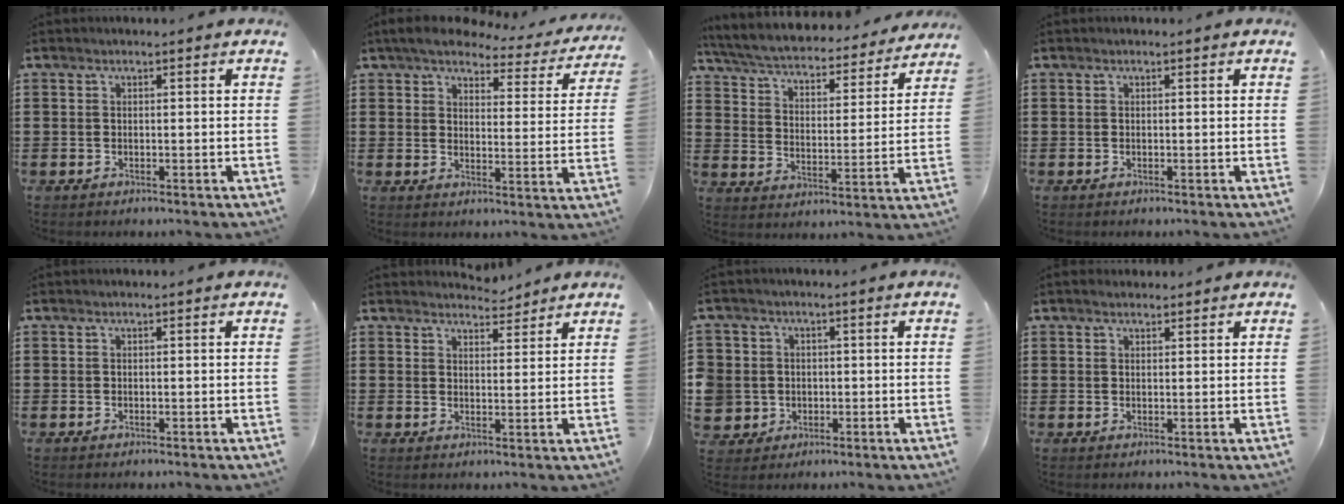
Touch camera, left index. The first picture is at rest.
{"total": 5.4, "force": [4.8, 1.2, 2.2], "torque": [-0.065, -0.023, 0.081]}
{"total": 4.5, "force": [4.3, 0.3, 1.3], "torque": [-0.049, -0.034, 0.065]}
{"total": 0.0}
{"total": 0.0}
{"total": 3.5, "force": [3.4, 0.7, 0.2], "torque": [-0.005, -0.013, 0.062]}
{"total": 4.3, "force": [-0.4, 4.3, 0.4], "torque": [-0.042, 0.006, -0.014]}
{"total": 1.1, "force": [1.0, 0.4, 0.2], "torque": [-0.007, 0.003, 0.019]}